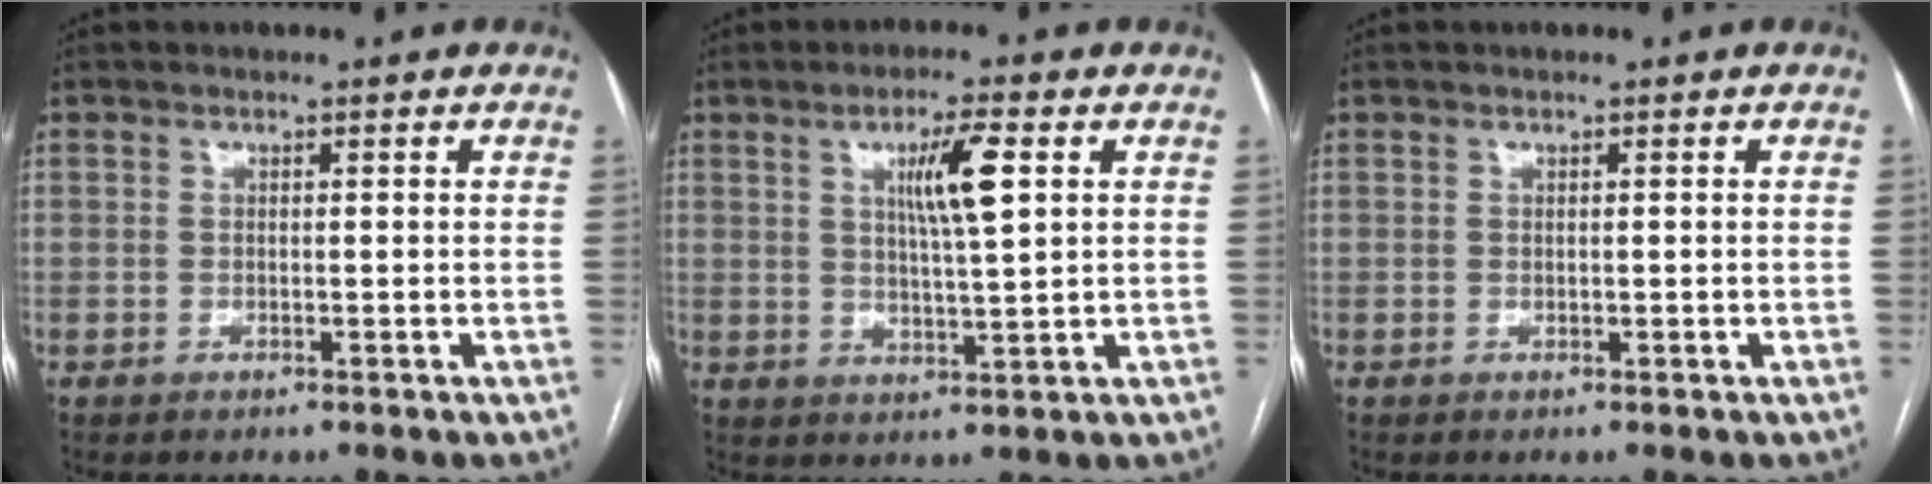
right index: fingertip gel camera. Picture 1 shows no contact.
{"total": 6.9, "force": [2.3, 0.4, 6.5], "torque": [-0.115, 0.002, 0.039]}
{"total": 0.0}